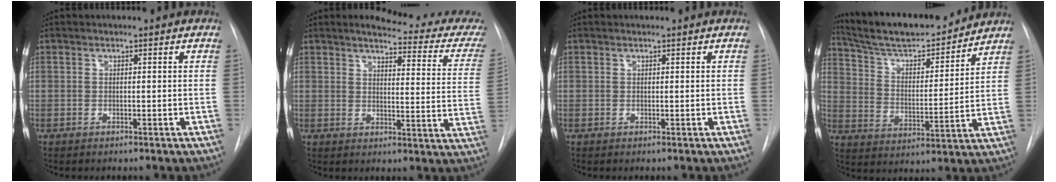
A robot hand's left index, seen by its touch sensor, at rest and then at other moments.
{"total": 16.2, "force": [14.8, 1.8, 6.3], "torque": [-0.063, -0.060, 0.153]}
{"total": 0.0}
{"total": 18.4, "force": [16.6, 3.0, 7.3], "torque": [-0.122, 0.006, 0.267]}